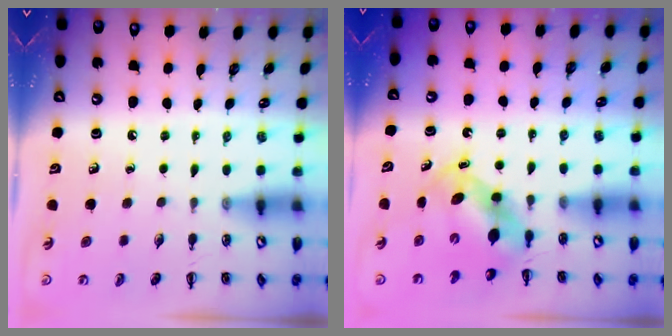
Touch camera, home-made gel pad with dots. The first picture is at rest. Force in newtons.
{"total": 5.6, "press": 5.5, "slide": 0.9}